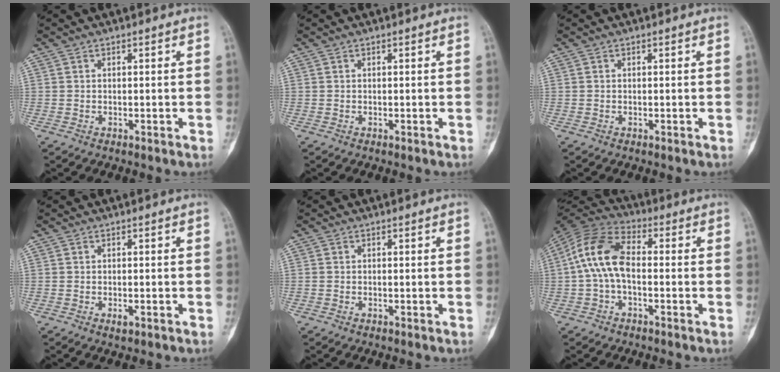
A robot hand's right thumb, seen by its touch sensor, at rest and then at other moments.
{"total": 0.0}
{"total": 0.0}
{"total": 1.1, "force": [-0.5, 0.5, 0.9], "torque": [-0.013, -0.001, -0.007]}
{"total": 0.0}
{"total": 11.4, "force": [-0.5, 6.4, 9.4], "torque": [-0.186, 0.033, -0.019]}